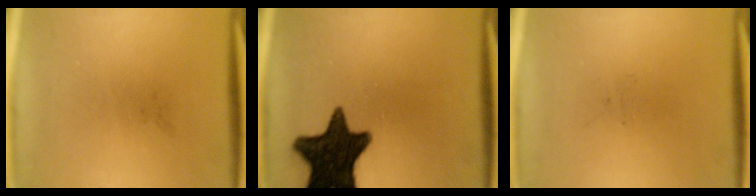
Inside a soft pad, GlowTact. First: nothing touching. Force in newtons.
{"total": 15.9}
{"total": 0.0}